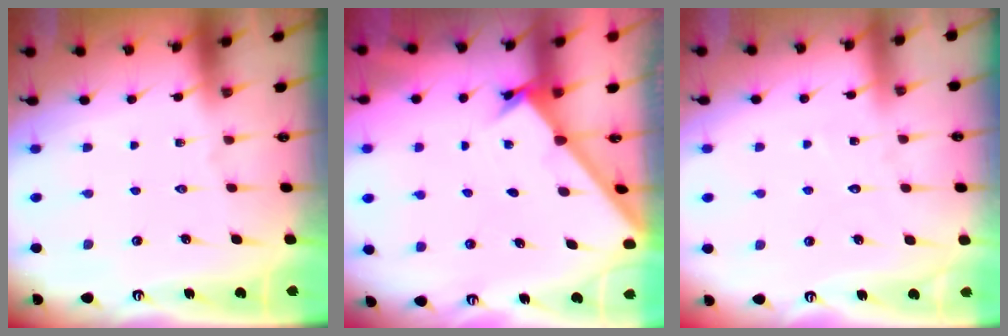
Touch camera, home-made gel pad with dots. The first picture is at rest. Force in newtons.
{"total": 1.6, "press": 1.6, "slide": 0.2}
{"total": 4.9, "press": 4.9, "slide": 0.4}